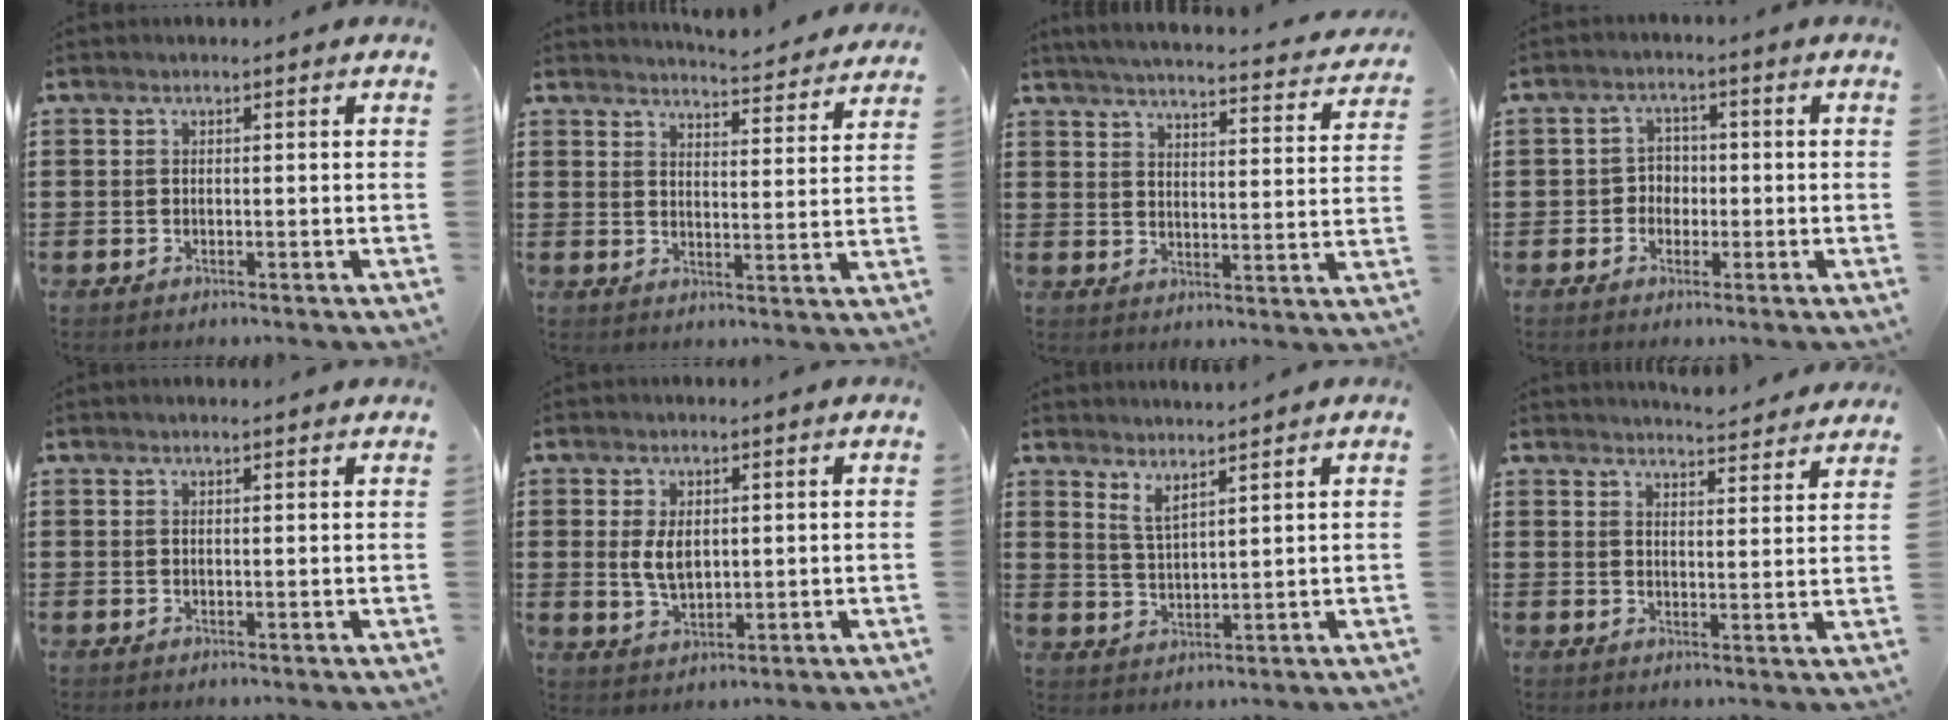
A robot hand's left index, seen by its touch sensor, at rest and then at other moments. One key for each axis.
{"total": 4.5, "fx": 4.4, "fy": -0.4, "fz": 0.4, "tx": -0.020, "ty": -0.035, "tz": 0.075}
{"total": 4.1, "fx": 3.9, "fy": -0.4, "fz": 1.2, "tx": -0.044, "ty": -0.033, "tz": 0.063}
{"total": 2.9, "fx": -0.7, "fy": 2.6, "fz": 1.1, "tx": -0.031, "ty": 0.008, "tz": -0.020}
{"total": 1.0, "fx": 0.9, "fy": 0.0, "fz": 0.4, "tx": -0.009, "ty": -0.001, "tz": 0.017}
{"total": 4.4, "fx": 0.9, "fy": 2.4, "fz": 3.6, "tx": -0.074, "ty": 0.001, "tz": 0.011}
{"total": 3.2, "fx": 3.0, "fy": 0.0, "fz": 1.2, "tx": -0.031, "ty": -0.010, "tz": 0.053}
{"total": 4.4, "fx": 4.4, "fy": -0.3, "fz": 0.4, "tx": -0.014, "ty": -0.027, "tz": 0.078}